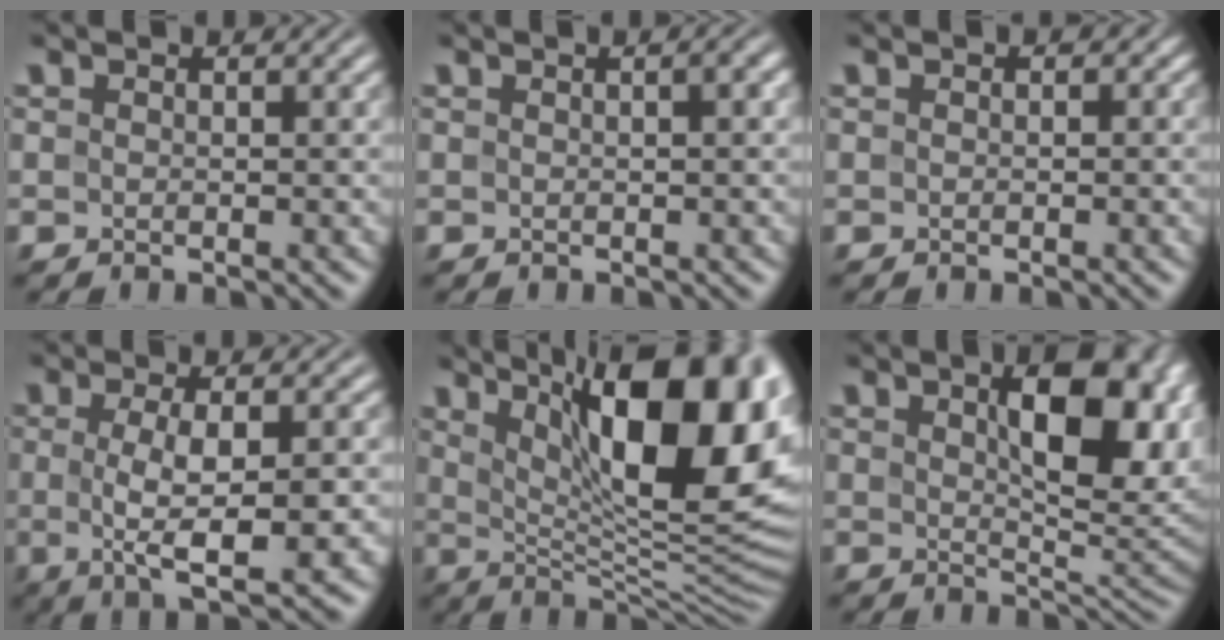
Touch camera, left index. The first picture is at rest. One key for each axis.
{"total": 1.7, "fx": 0.4, "fy": 0.4, "fz": 1.5, "tx": -0.020, "ty": 0.009, "tz": 0.002}
{"total": 0.5, "fx": 0.0, "fy": 0.4, "fz": 0.3, "tx": -0.001, "ty": -0.002, "tz": -0.001}
{"total": 6.2, "fx": -0.6, "fy": 1.5, "fz": 5.9, "tx": -0.102, "ty": -0.010, "tz": -0.007}
{"total": 16.9, "fx": 6.3, "fy": 6.1, "fz": 14.4, "tx": -0.191, "ty": 0.010, "tz": 0.100}
{"total": 10.2, "fx": 2.7, "fy": 4.2, "fz": 8.9, "tx": -0.129, "ty": 0.003, "tz": 0.046}